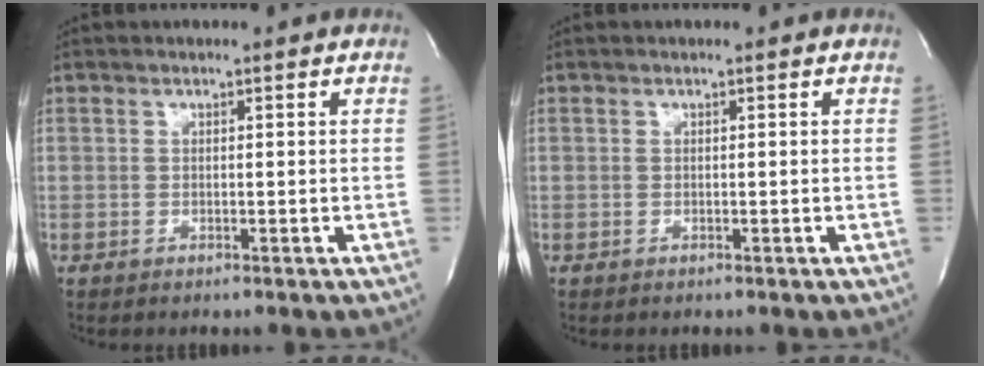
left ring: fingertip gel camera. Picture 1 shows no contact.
{"total": 0.0}